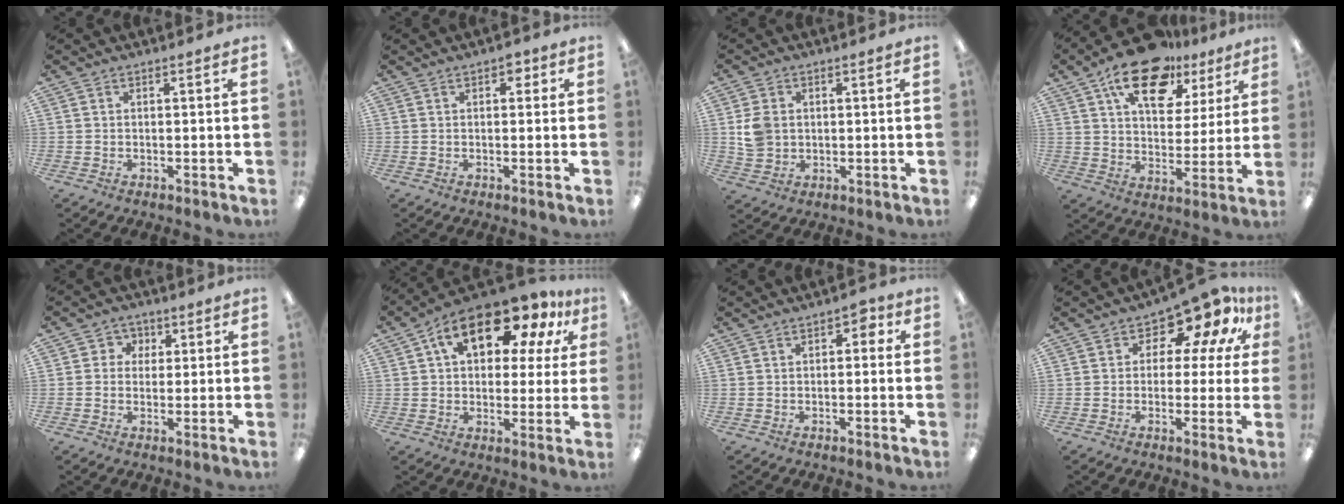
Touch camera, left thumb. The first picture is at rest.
{"total": 2.3, "force": [0.9, 1.5, 1.5], "torque": [-0.015, 0.000, 0.011]}
{"total": 5.9, "force": [0.8, 5.0, 3.1], "torque": [-0.053, 0.003, 0.015]}
{"total": 18.1, "force": [11.7, 9.3, 10.2], "torque": [-0.162, -0.055, 0.202]}
{"total": 3.6, "force": [0.1, 3.6, 0.7], "torque": [-0.017, 0.009, -0.002]}
{"total": 17.2, "force": [9.4, 8.8, 11.5], "torque": [-0.183, -0.032, 0.158]}
{"total": 2.0, "force": [-0.4, 1.4, 1.3], "torque": [-0.018, 0.005, -0.011]}
{"total": 9.8, "force": [6.3, 5.0, 5.5], "torque": [-0.083, -0.048, 0.112]}